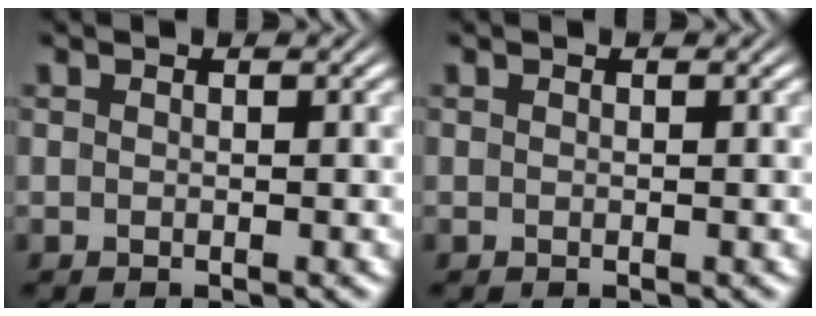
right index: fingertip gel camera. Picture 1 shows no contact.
{"total": 0.0}